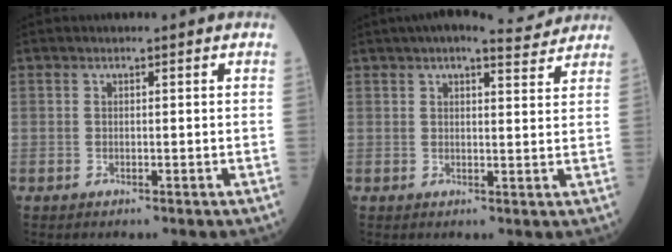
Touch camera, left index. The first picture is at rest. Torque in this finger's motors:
{"motor_torque": [1.06, -1.08, 0.22, 0.02]}